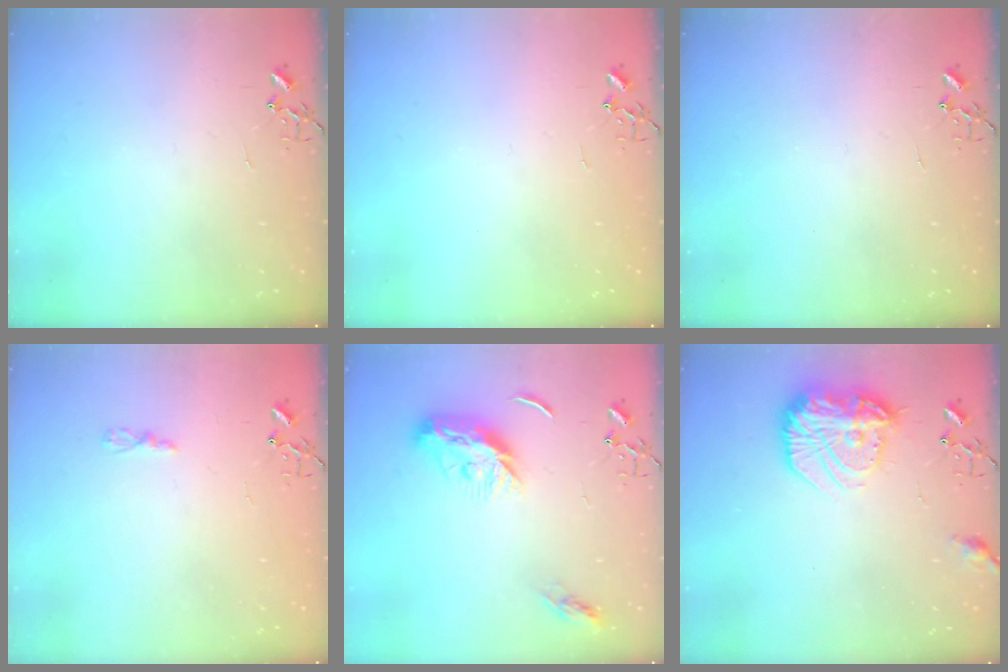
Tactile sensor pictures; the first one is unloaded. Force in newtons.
{"total": 0.0}
{"total": 0.0}
{"total": 3.2, "press": 3.1, "slide": 0.4}
{"total": 11.0, "press": 11.0, "slide": 0.1}
{"total": 18.4, "press": 18.3, "slide": 1.4}